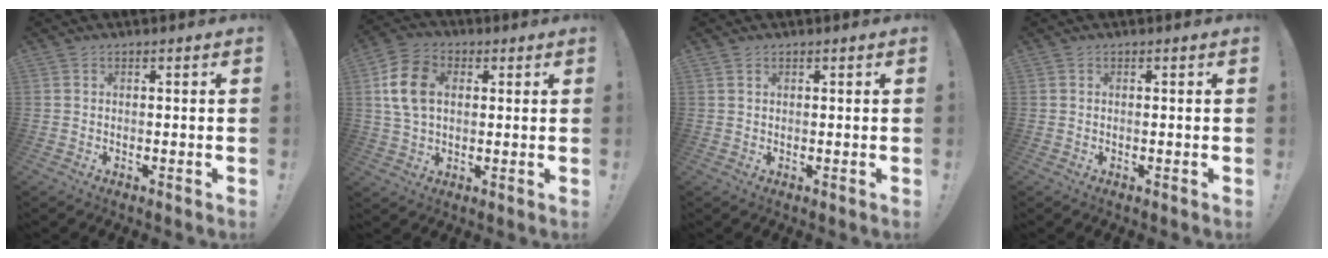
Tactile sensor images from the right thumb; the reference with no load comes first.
{"total": 12.4, "force": [2.6, 8.6, 8.6], "torque": [-0.157, 0.011, 0.053]}
{"total": 0.9, "force": [0.8, 0.4, 0.4], "torque": [0.000, -0.002, 0.013]}
{"total": 0.0}